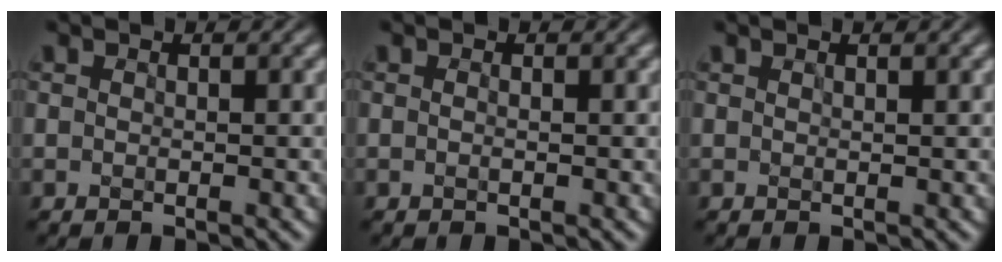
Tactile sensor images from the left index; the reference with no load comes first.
{"total": 0.0}
{"total": 0.6, "force": [0.6, -0.1, 0.1], "torque": [0.001, 0.005, 0.007]}